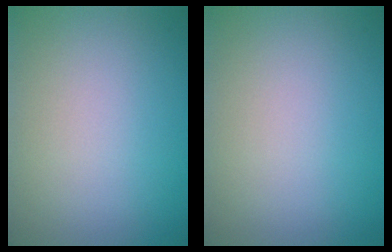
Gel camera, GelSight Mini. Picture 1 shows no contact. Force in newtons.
{"total": 0.0}